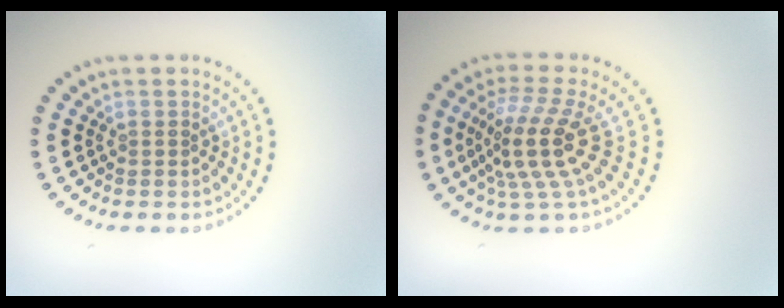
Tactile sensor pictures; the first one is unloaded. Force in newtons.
{"total": 4.9, "press": 3.5, "slide": 3.4}